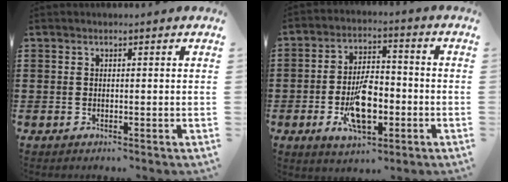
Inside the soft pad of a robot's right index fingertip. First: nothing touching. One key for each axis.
{"total": 9.6, "fx": -3.1, "fy": 4.4, "fz": 8.0, "tx": -0.146, "ty": 0.000, "tz": -0.053}